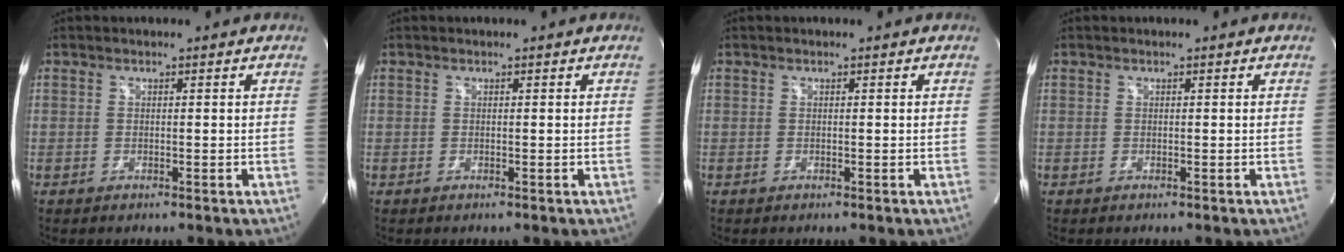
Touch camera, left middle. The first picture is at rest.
{"total": 0.0}
{"total": 0.0}
{"total": 0.0}